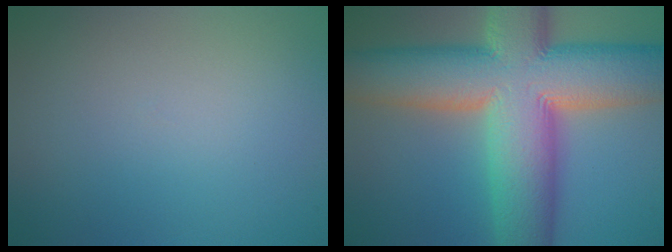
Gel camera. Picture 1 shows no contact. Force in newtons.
{"total": 16.5, "press": 16.5, "slide": 0.9}